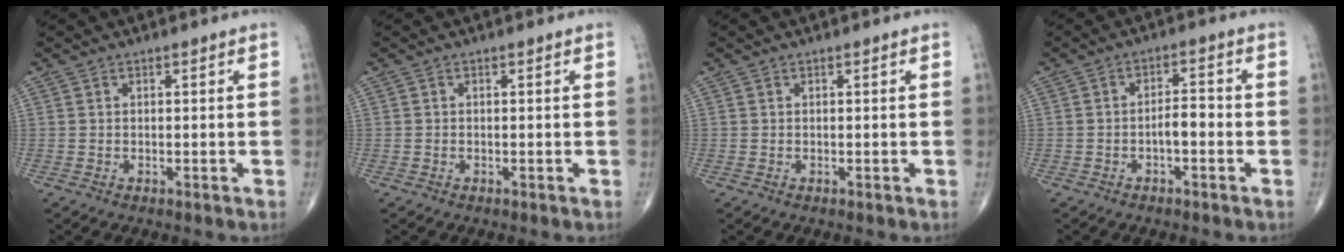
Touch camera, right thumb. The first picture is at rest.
{"total": 0.0}
{"total": 0.0}
{"total": 3.6, "force": [-1.2, 1.6, 3.0], "torque": [-0.040, 0.020, -0.023]}